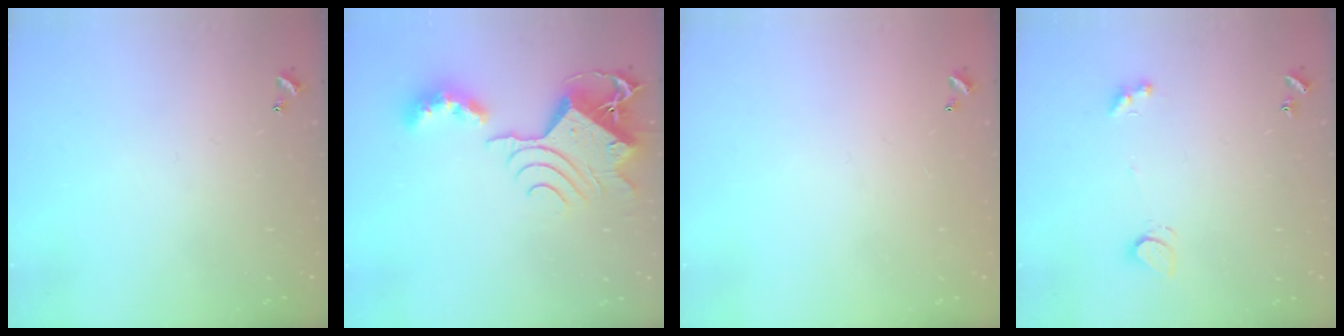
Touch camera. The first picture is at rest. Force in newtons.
{"total": 15.6, "press": 15.5, "slide": 1.7}
{"total": 2.8, "press": 2.8, "slide": 0.1}
{"total": 1.4, "press": 1.2, "slide": 0.6}